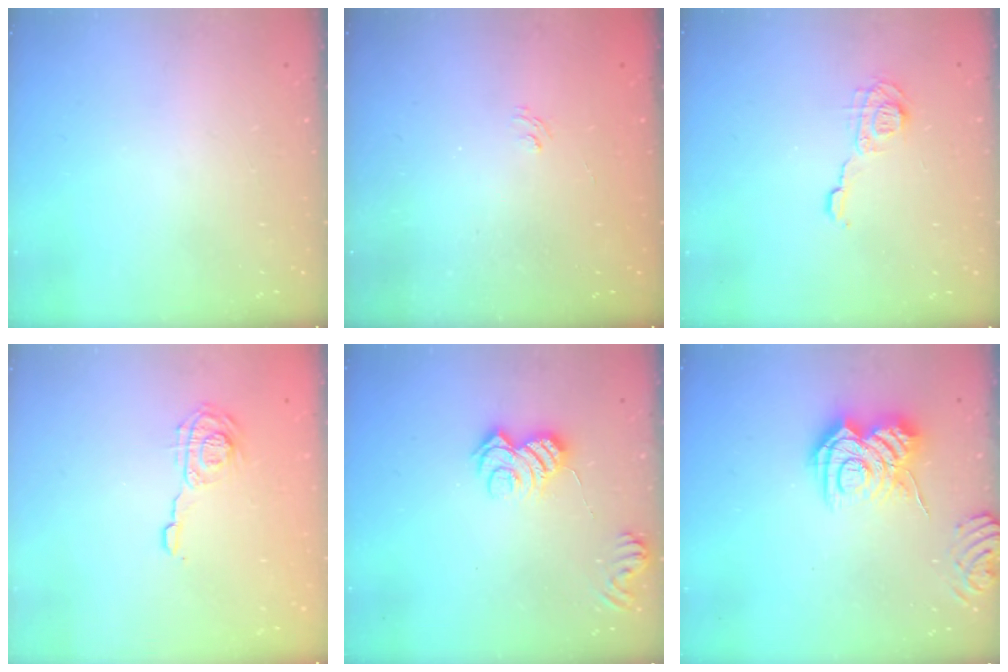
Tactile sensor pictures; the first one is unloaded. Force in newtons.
{"total": 1.4, "press": 0.7, "slide": 1.1}
{"total": 8.0, "press": 8.0, "slide": 0.1}
{"total": 7.4, "press": 7.4, "slide": 0.3}
{"total": 9.6, "press": 9.6, "slide": 0.4}
{"total": 13.6, "press": 13.5, "slide": 1.2}